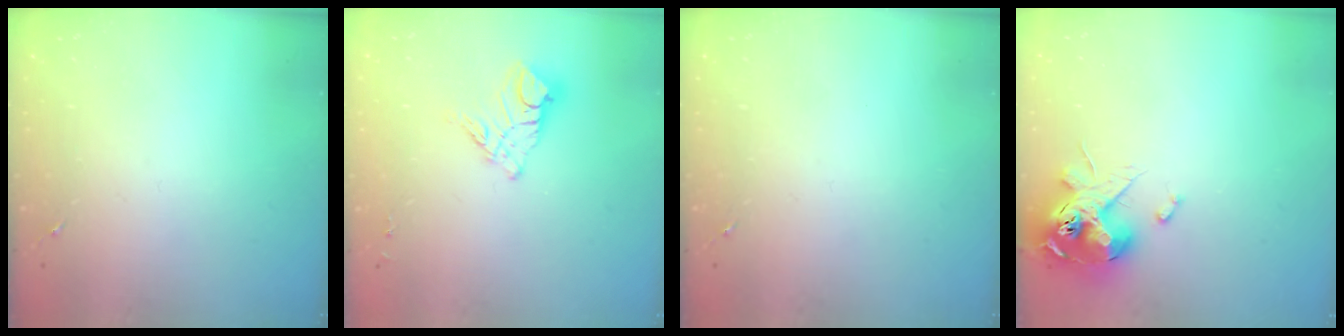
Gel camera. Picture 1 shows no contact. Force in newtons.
{"total": 11.3, "press": 11.3, "slide": 1.1}
{"total": 0.0}
{"total": 13.4, "press": 13.3, "slide": 1.4}